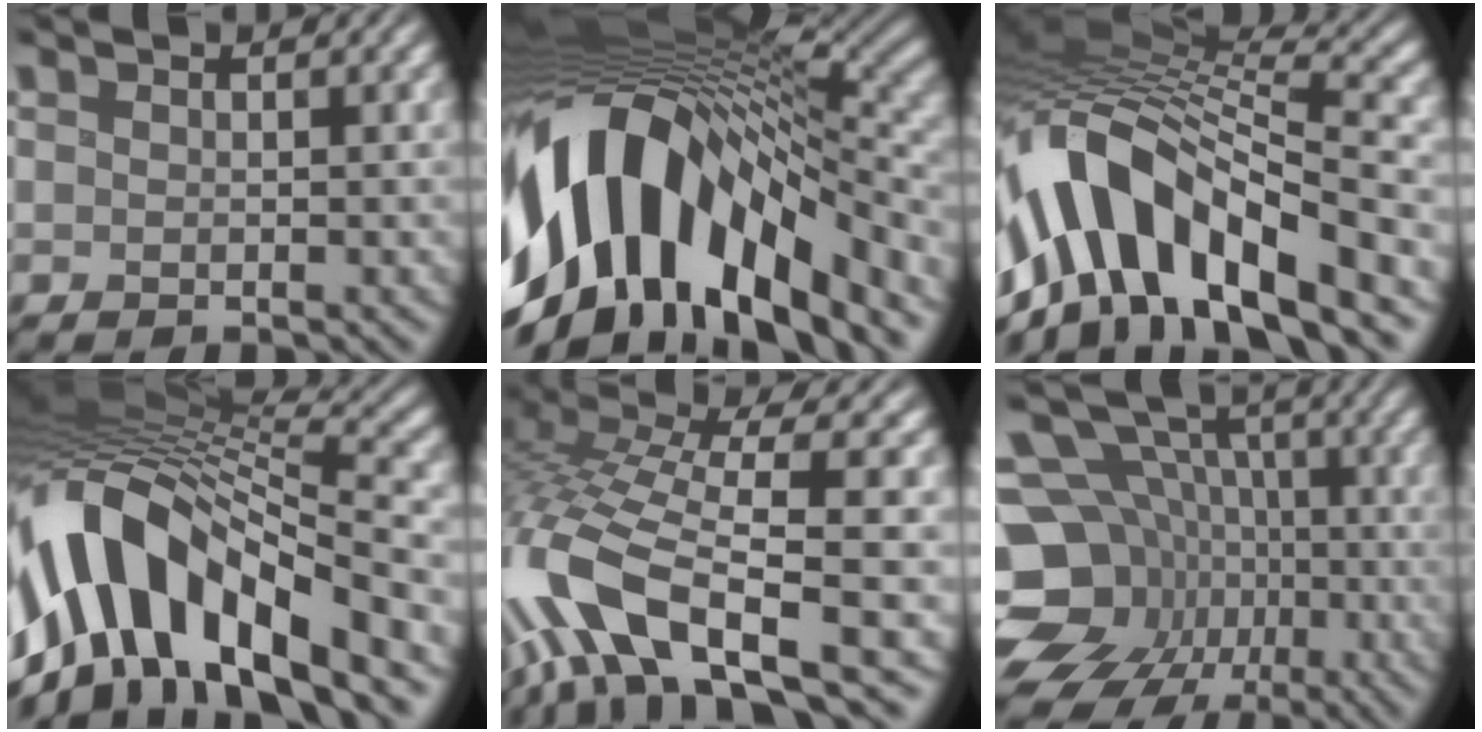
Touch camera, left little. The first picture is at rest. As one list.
[{"total": 15.4, "force": [-4.6, 8.3, 12.2], "torque": [-0.219, 0.011, -0.081]}, {"total": 12.8, "force": [-6.0, 5.6, 9.8], "torque": [-0.180, 0.015, -0.115]}, {"total": 14.1, "force": [-4.9, 6.1, 11.7], "torque": [-0.219, 0.025, -0.089]}, {"total": 11.1, "force": [-4.0, 3.1, 9.8], "torque": [-0.204, 0.012, -0.084]}, {"total": 15.0, "force": [-5.6, 12.3, 6.5], "torque": [-0.140, -0.015, -0.098]}]